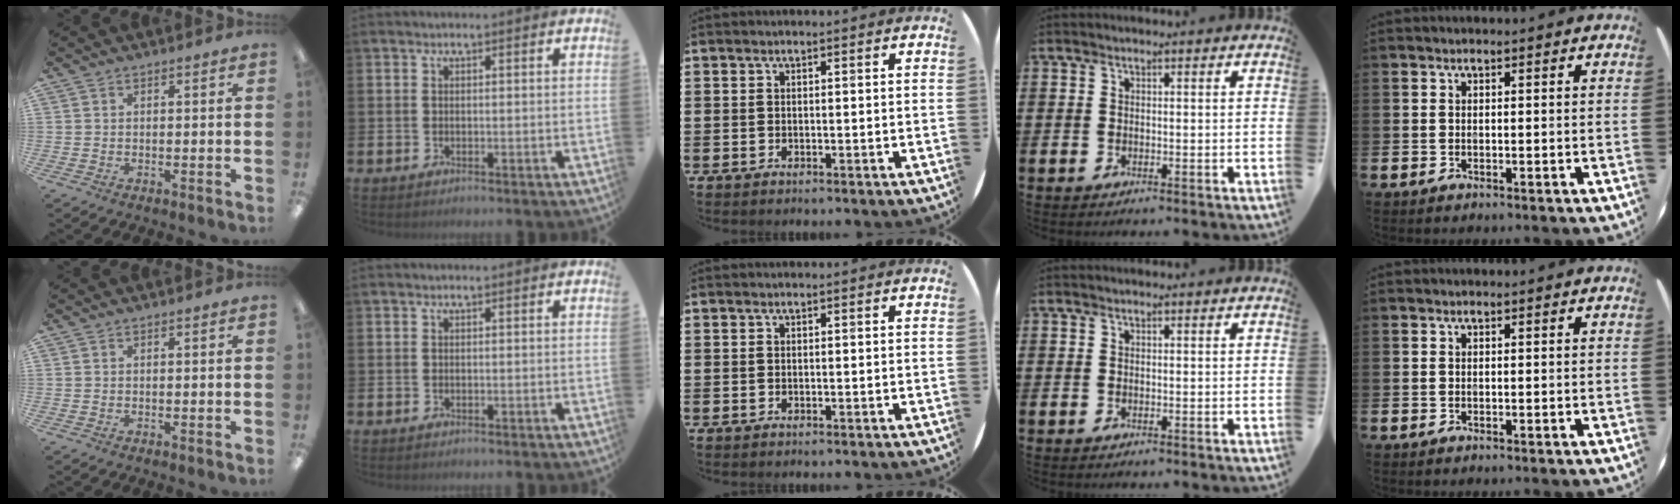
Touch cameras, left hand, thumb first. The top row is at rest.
{}